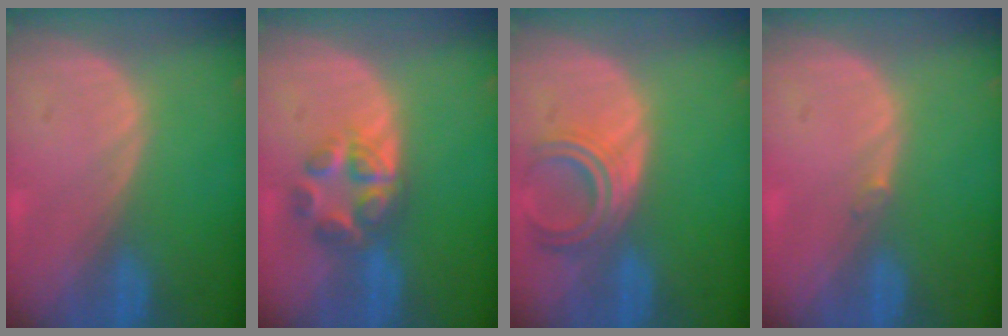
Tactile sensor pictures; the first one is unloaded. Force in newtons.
{"total": 6.4, "press": 5.6, "slide": 3.1}
{"total": 5.1, "press": 5.0, "slide": 0.5}
{"total": 0.5, "press": 0.5, "slide": 0.1}